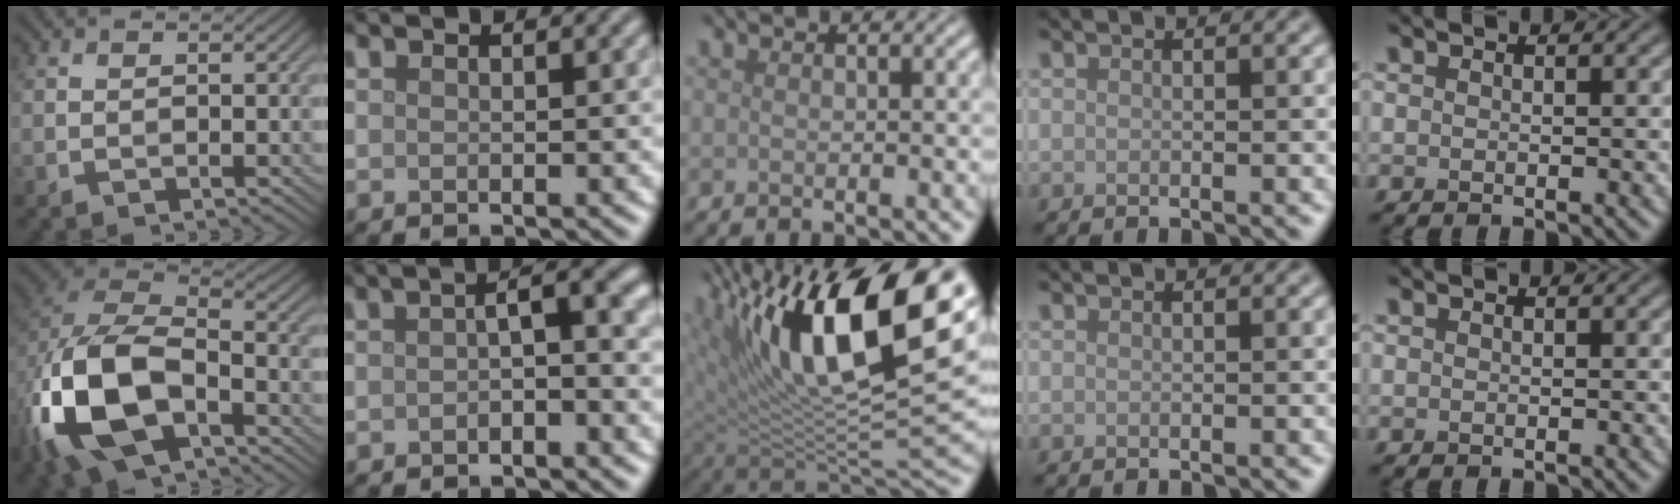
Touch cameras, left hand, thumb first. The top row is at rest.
{"thumb": {"total": 15.1, "force": [-5.2, 9.2, 10.8], "torque": [-0.268, -0.033, -0.094]}, "index": {"total": 3.0, "force": [-0.3, 0.7, 2.9], "torque": [-0.044, 0.012, -0.009]}, "middle": {"total": 17.1, "force": [7.9, 7.3, 13.3], "torque": [-0.223, 0.013, 0.140]}}